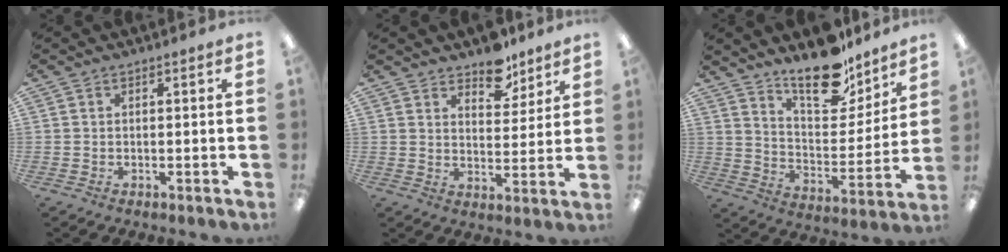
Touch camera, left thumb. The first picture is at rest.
{"total": 8.2, "force": [6.9, 3.8, 2.4], "torque": [-0.014, -0.050, 0.122]}
{"total": 16.7, "force": [13.7, 6.3, 7.3], "torque": [-0.111, -0.098, 0.239]}